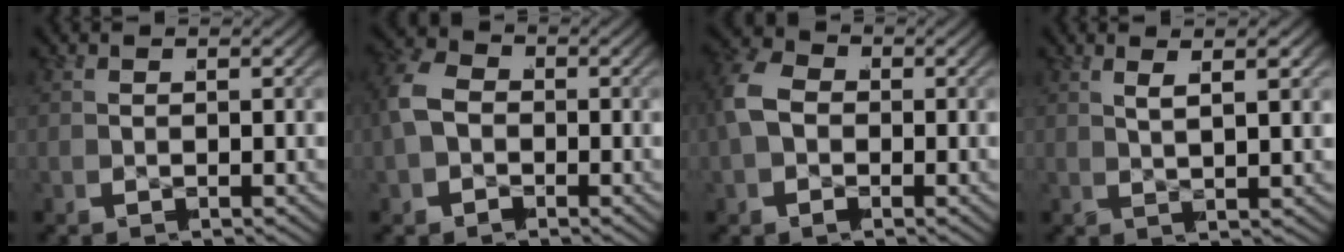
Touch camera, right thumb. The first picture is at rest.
{"total": 5.9, "force": [-0.3, 5.0, 3.1], "torque": [-0.088, -0.016, 0.000]}
{"total": 6.0, "force": [0.2, 4.9, 3.5], "torque": [-0.095, -0.009, 0.005]}
{"total": 2.1, "force": [1.3, -1.4, 1.0], "torque": [-0.012, 0.015, 0.027]}